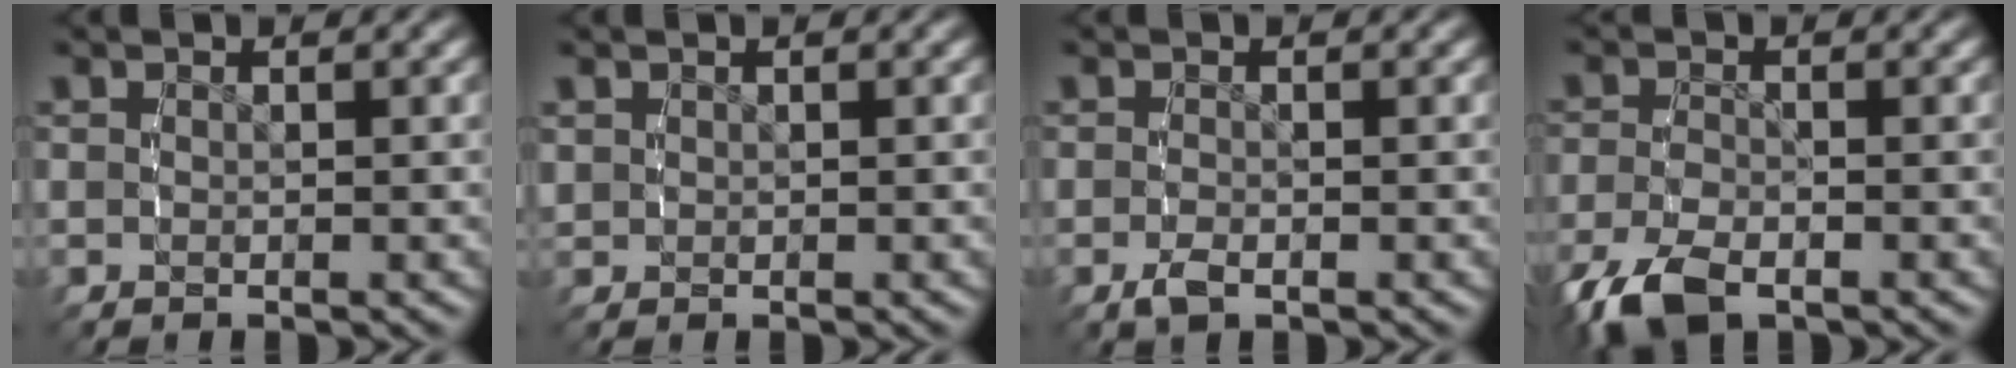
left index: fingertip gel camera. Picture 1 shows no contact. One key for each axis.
{"total": 0.5, "fx": 0.4, "fy": 0.2, "fz": -0.2, "tx": 0.002, "ty": -0.002, "tz": 0.010}
{"total": 0.8, "fx": -0.5, "fy": 0.1, "fz": 0.6, "tx": -0.019, "ty": 0.000, "tz": -0.011}
{"total": 3.5, "fx": -2.3, "fy": 1.4, "fz": 2.2, "tx": -0.057, "ty": -0.014, "tz": -0.034}